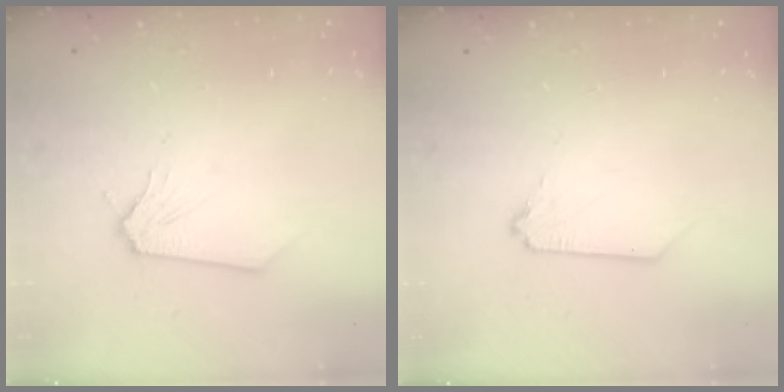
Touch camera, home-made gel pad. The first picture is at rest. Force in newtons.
{"total": 0.0}